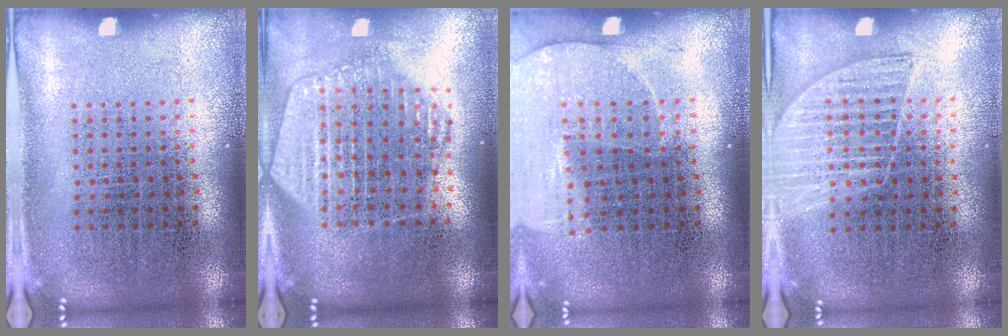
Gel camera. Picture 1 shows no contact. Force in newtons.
{"total": 2.1, "press": 1.9, "slide": 0.9}
{"total": 1.3, "press": 1.2, "slide": 0.4}
{"total": 1.4, "press": 1.2, "slide": 0.6}